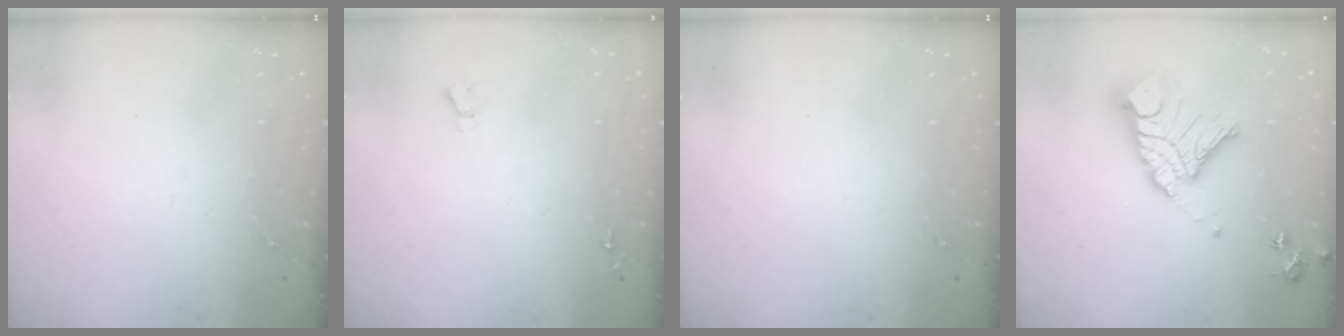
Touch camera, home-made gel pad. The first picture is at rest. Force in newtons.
{"total": 1.6, "press": 1.6, "slide": 0.2}
{"total": 0.0}
{"total": 16.9, "press": 16.8, "slide": 1.8}